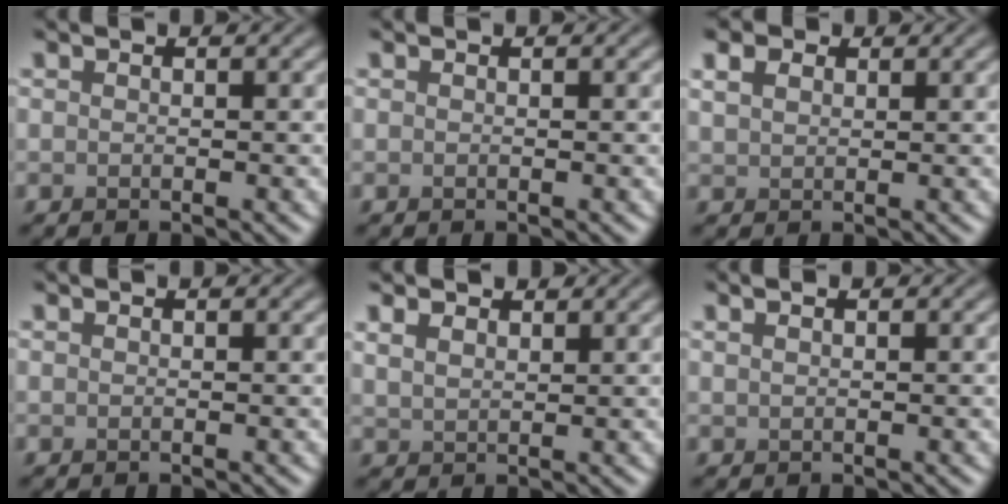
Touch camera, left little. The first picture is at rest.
{"total": 0.0}
{"total": 2.0, "force": [1.2, 1.3, 1.0], "torque": [-0.022, 0.004, 0.022]}
{"total": 0.0}
{"total": 2.3, "force": [1.6, 1.2, 1.2], "torque": [-0.028, 0.002, 0.036]}
{"total": 0.8, "force": [0.5, 0.3, 0.5], "torque": [-0.012, 0.003, 0.010]}